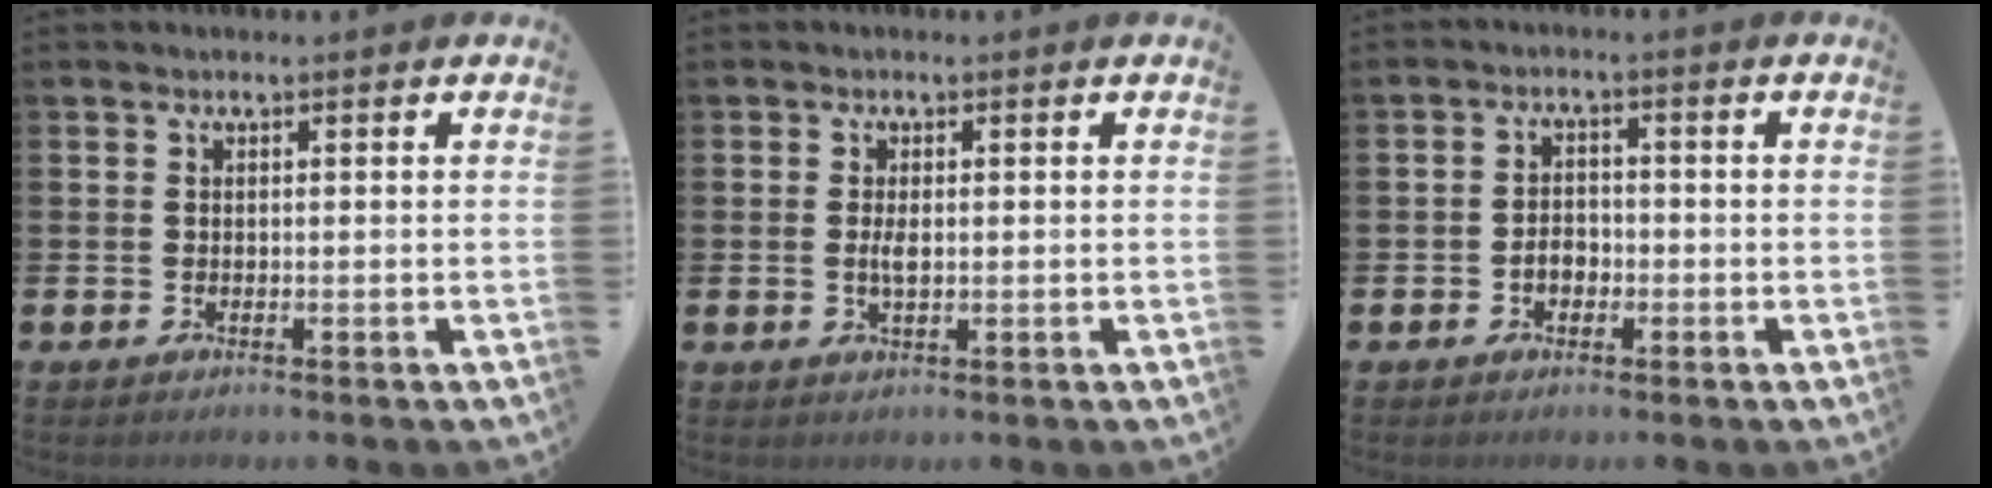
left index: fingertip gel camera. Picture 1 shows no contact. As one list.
[{"total": 2.1, "force": [0.0, 0.7, 1.9], "torque": [-0.036, 0.001, -0.002]}, {"total": 2.6, "force": [-1.0, 1.9, 1.5], "torque": [-0.021, 0.002, -0.024]}]